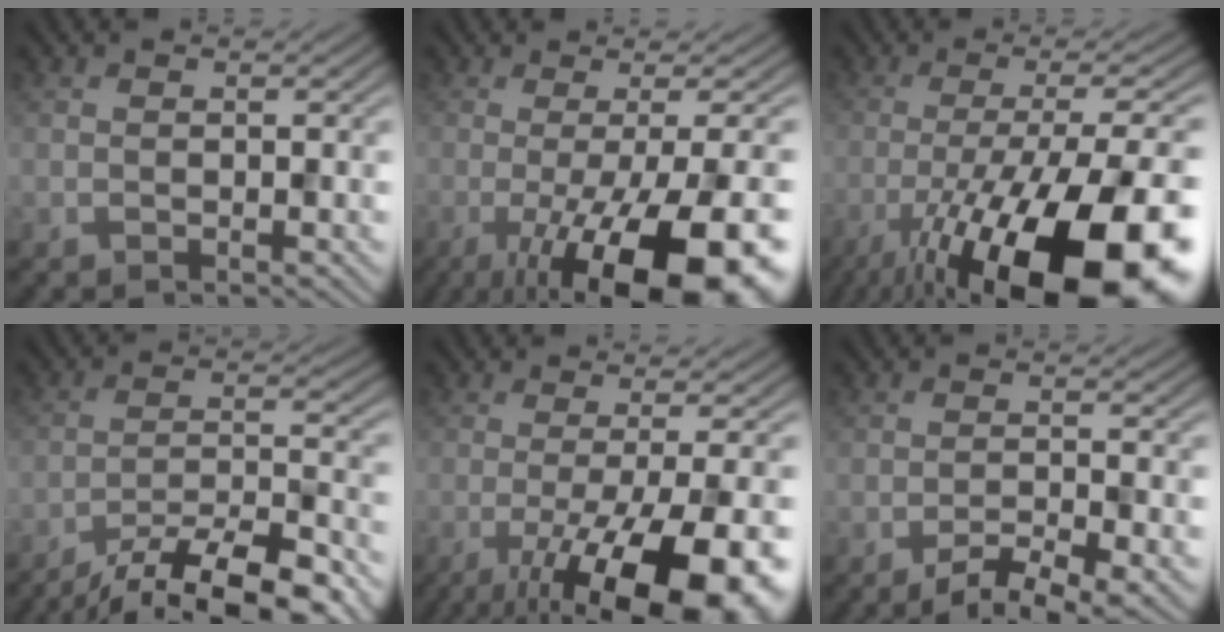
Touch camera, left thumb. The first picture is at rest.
{"total": 16.7, "force": [-5.9, 4.7, 14.9], "torque": [-0.180, -0.006, -0.084]}
{"total": 20.8, "force": [-10.7, 6.1, 16.8], "torque": [-0.252, -0.017, -0.174]}
{"total": 14.2, "force": [-11.5, 3.1, 7.7], "torque": [-0.131, -0.015, -0.172]}
{"total": 16.4, "force": [-7.0, 4.7, 14.1], "torque": [-0.181, -0.007, -0.098]}
{"total": 4.7, "force": [-3.2, 0.8, 3.4], "torque": [-0.061, 0.000, -0.053]}